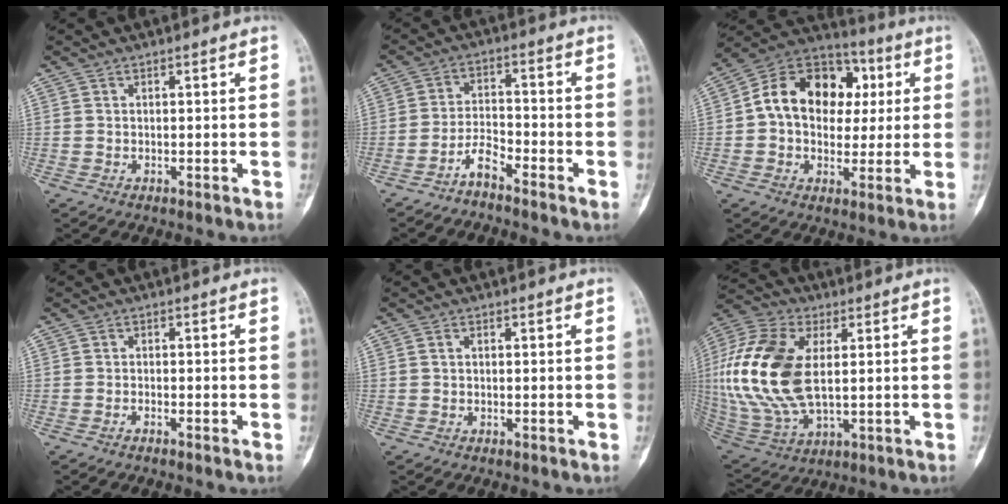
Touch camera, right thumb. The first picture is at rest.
{"total": 4.1, "force": [-3.5, 0.8, 2.0], "torque": [-0.033, 0.029, -0.072]}
{"total": 17.7, "force": [2.5, 13.2, 11.6], "torque": [-0.146, 0.028, 0.031]}
{"total": 0.6, "force": [-0.6, 0.0, 0.2], "torque": [-0.005, 0.004, -0.012]}
{"total": 0.5, "force": [0.0, 0.3, 0.4], "torque": [-0.008, 0.001, -0.003]}
{"total": 21.1, "force": [2.6, 11.7, 17.4], "torque": [-0.378, -0.007, 0.050]}